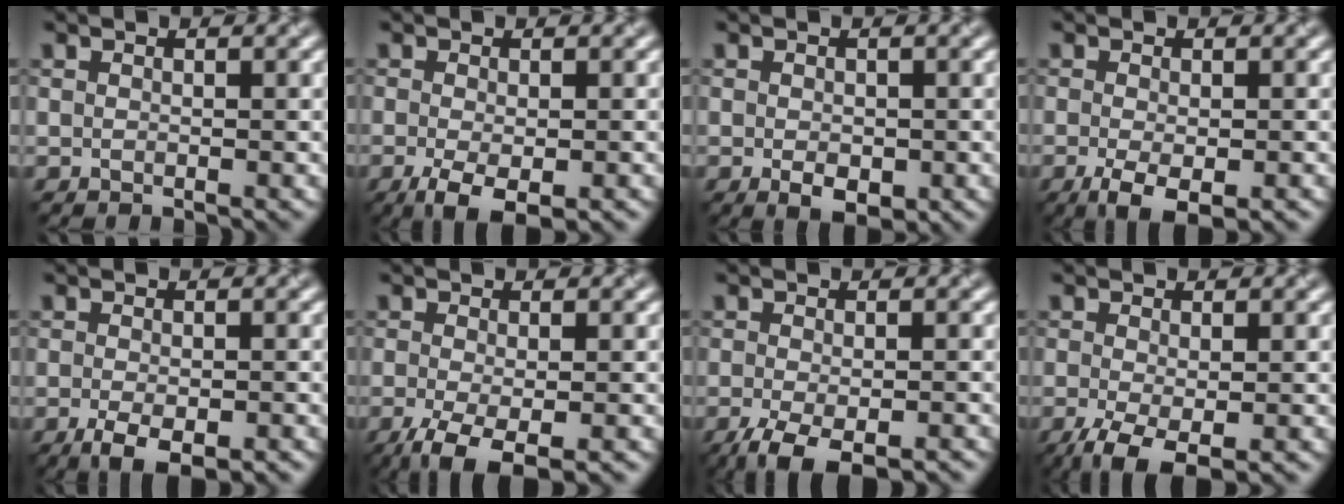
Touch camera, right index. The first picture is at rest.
{"total": 3.9, "force": [-1.8, 1.3, 3.2], "torque": [-0.059, -0.009, -0.028]}
{"total": 2.2, "force": [-0.6, 1.3, 1.7], "torque": [-0.027, -0.005, -0.004]}
{"total": 3.7, "force": [-1.7, 1.2, 3.1], "torque": [-0.055, -0.010, -0.025]}
{"total": 4.2, "force": [-2.3, 1.5, 3.2], "torque": [-0.053, -0.007, -0.032]}
{"total": 4.7, "force": [-2.6, 1.3, 3.7], "torque": [-0.070, -0.008, -0.048]}
{"total": 5.3, "force": [-3.5, 1.5, 3.7], "torque": [-0.067, -0.012, -0.059]}
{"total": 4.2, "force": [-2.1, 1.3, 3.4], "torque": [-0.071, -0.008, -0.039]}